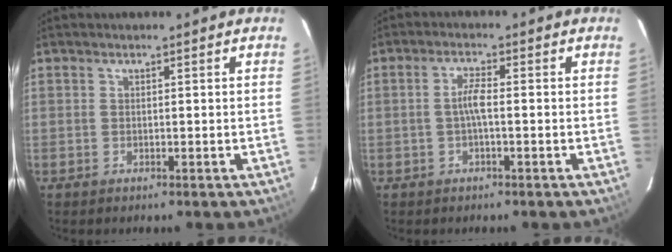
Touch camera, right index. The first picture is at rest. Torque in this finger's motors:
{"motor_torque": [0.40, -0.08, 0.30, 0.07]}